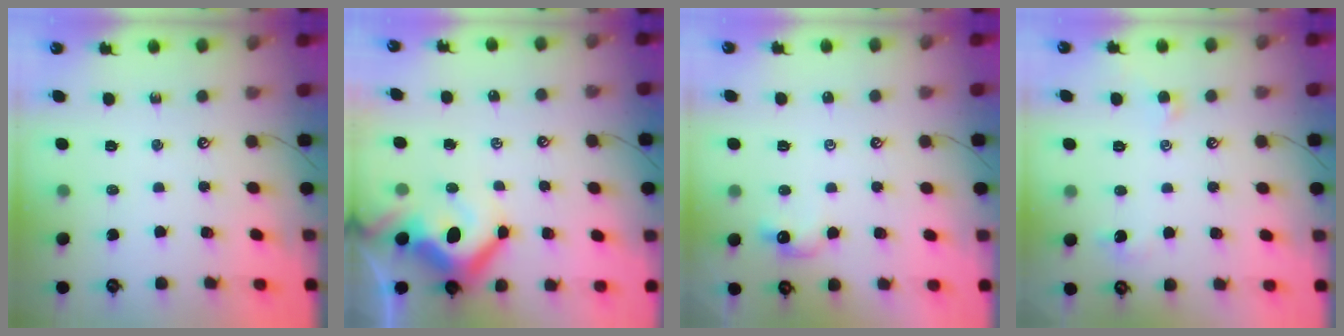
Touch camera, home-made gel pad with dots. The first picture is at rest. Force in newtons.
{"total": 13.0, "press": 12.9, "slide": 1.7}
{"total": 2.3, "press": 2.2, "slide": 0.5}
{"total": 1.5, "press": 1.4, "slide": 0.5}